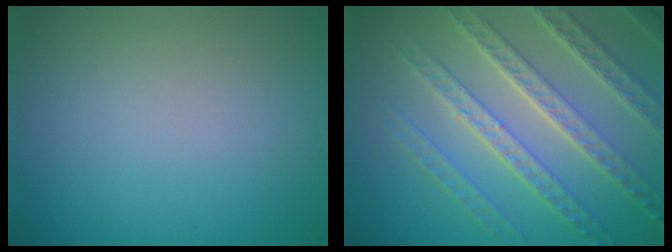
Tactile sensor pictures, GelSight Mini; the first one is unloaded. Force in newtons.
{"total": 7.8, "press": 5.6, "slide": 5.4}